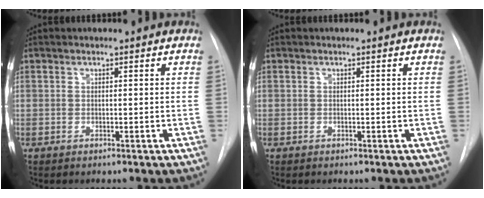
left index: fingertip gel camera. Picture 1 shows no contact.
{"total": 0.0}